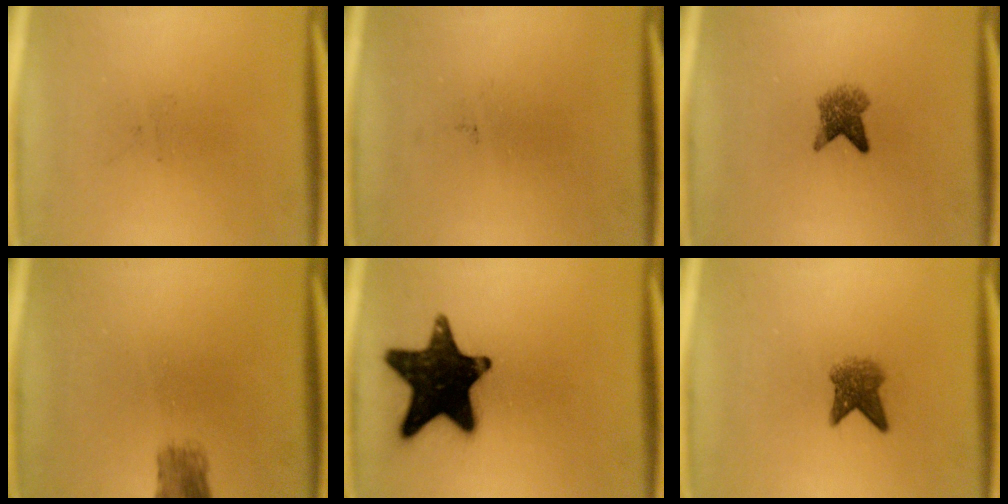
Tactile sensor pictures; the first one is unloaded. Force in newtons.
{"total": 0.0}
{"total": 3.3}
{"total": 2.9}
{"total": 18.2}
{"total": 3.7}